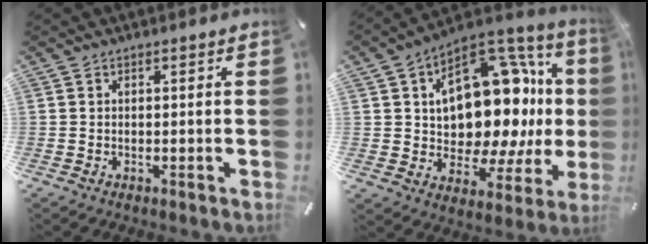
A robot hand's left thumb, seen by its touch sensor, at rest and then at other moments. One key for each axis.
{"total": 20.4, "fx": 4.6, "fy": 13.3, "fz": 14.8, "tx": -0.198, "ty": -0.048, "tz": 0.079}